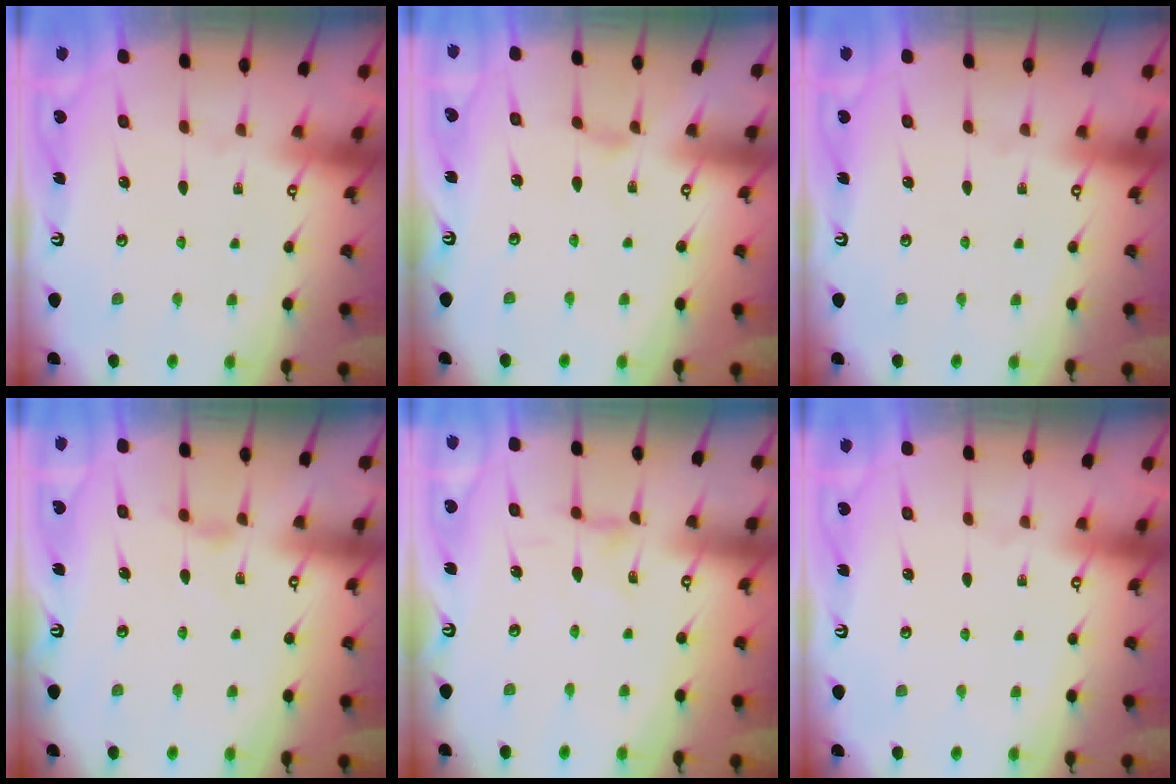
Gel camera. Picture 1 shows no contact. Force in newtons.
{"total": 0.0}
{"total": 0.0}
{"total": 2.4, "press": 2.3, "slide": 0.4}
{"total": 1.4, "press": 1.3, "slide": 0.3}
{"total": 0.0}